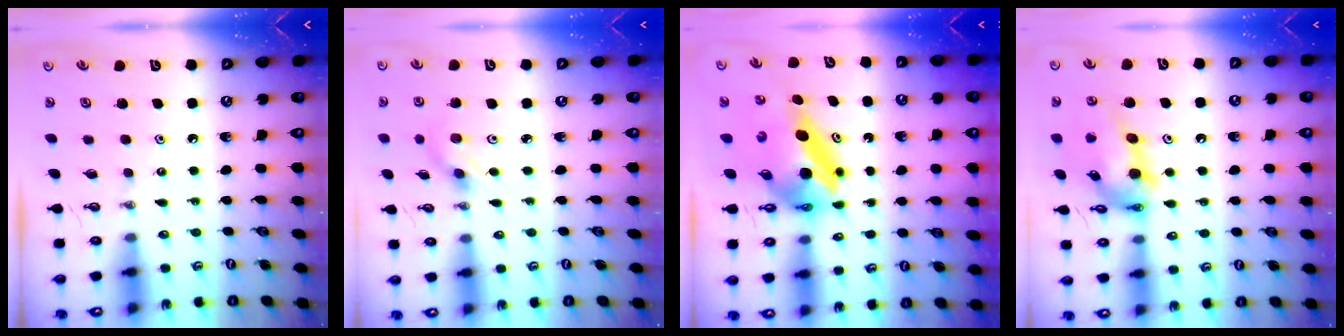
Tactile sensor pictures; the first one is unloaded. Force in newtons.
{"total": 3.2, "press": 2.9, "slide": 1.4}
{"total": 7.8, "press": 7.8, "slide": 0.7}
{"total": 15.1, "press": 15.1, "slide": 1.1}